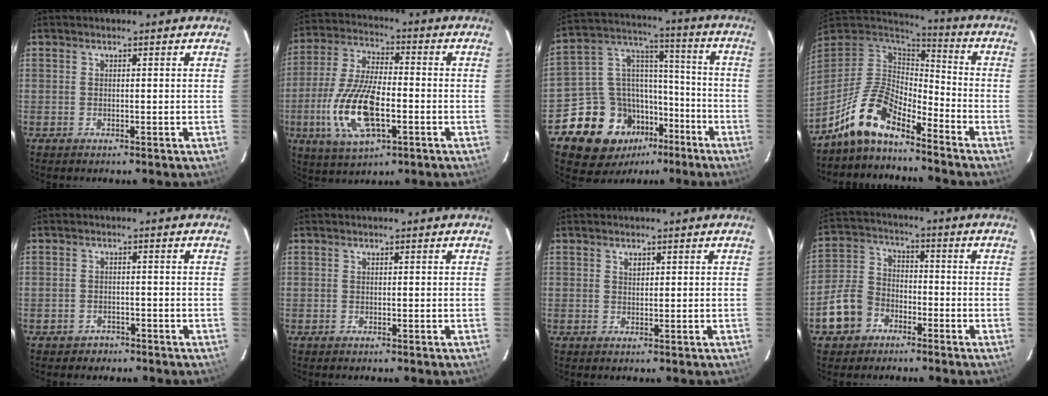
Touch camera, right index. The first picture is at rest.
{"total": 15.5, "force": [-4.4, 6.2, 13.5], "torque": [-0.289, -0.007, -0.080]}
{"total": 17.5, "force": [-10.0, 12.9, 6.3], "torque": [-0.144, 0.050, -0.150]}
{"total": 12.5, "force": [-9.7, 4.1, 6.7], "torque": [-0.141, 0.009, -0.195]}
{"total": 3.1, "force": [-2.2, 2.2, 0.1], "torque": [-0.009, 0.009, -0.031]}
{"total": 0.0}
{"total": 0.9, "force": [0.6, 0.5, 0.3], "torque": [-0.001, 0.003, 0.014]}
{"total": 9.4, "force": [-5.2, 7.1, 3.3], "torque": [-0.090, 0.029, -0.092]}